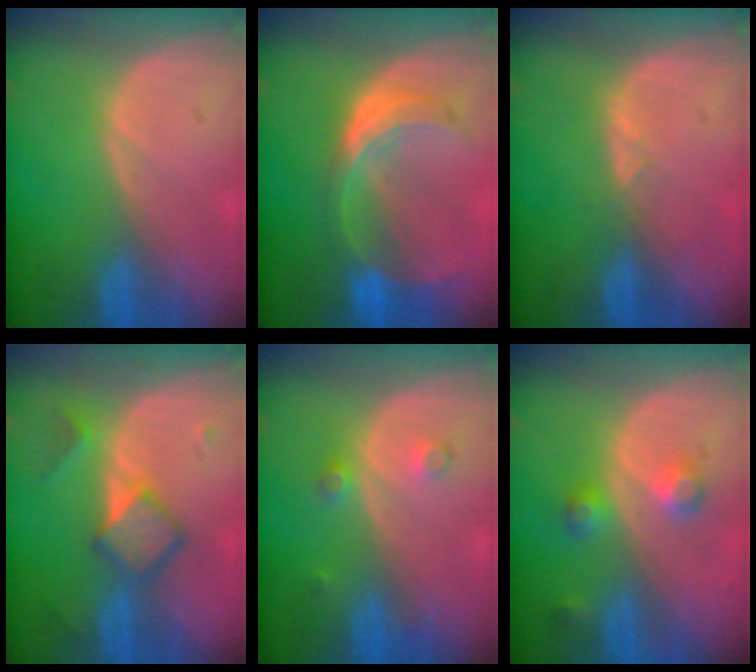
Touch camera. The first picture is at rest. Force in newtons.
{"total": 7.6, "press": 6.7, "slide": 3.6}
{"total": 1.4, "press": 1.2, "slide": 0.8}
{"total": 5.3, "press": 5.3, "slide": 0.1}
{"total": 2.5, "press": 2.1, "slide": 1.3}
{"total": 3.8, "press": 3.8, "slide": 0.1}